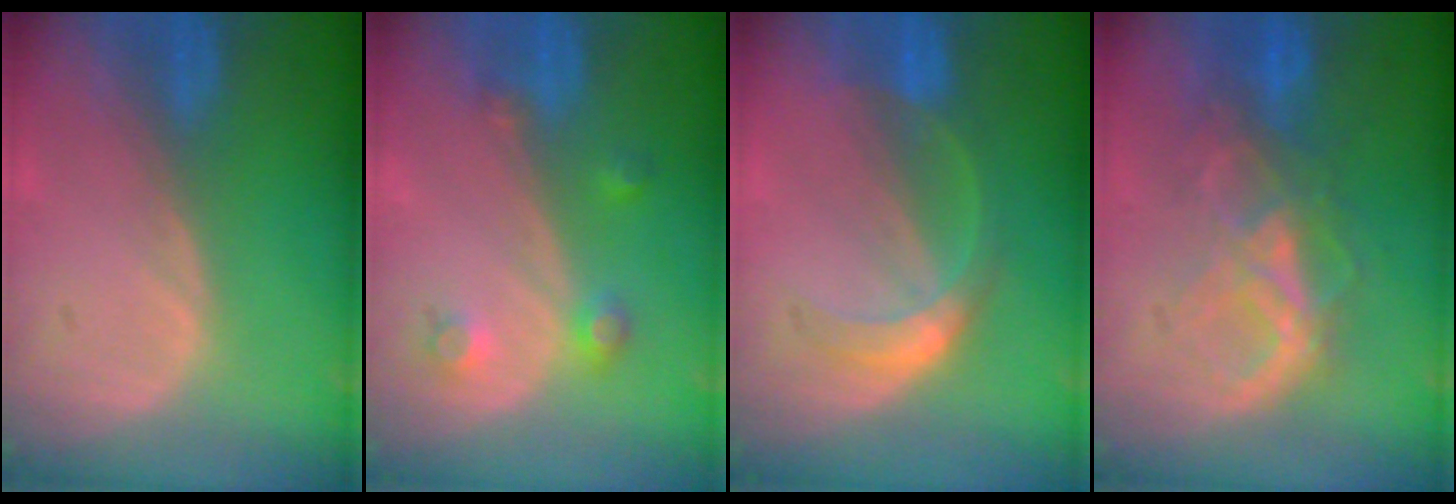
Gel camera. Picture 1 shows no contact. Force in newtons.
{"total": 3.6, "press": 3.2, "slide": 1.6}
{"total": 5.7, "press": 5.1, "slide": 2.7}
{"total": 7.7, "press": 7.4, "slide": 2.0}